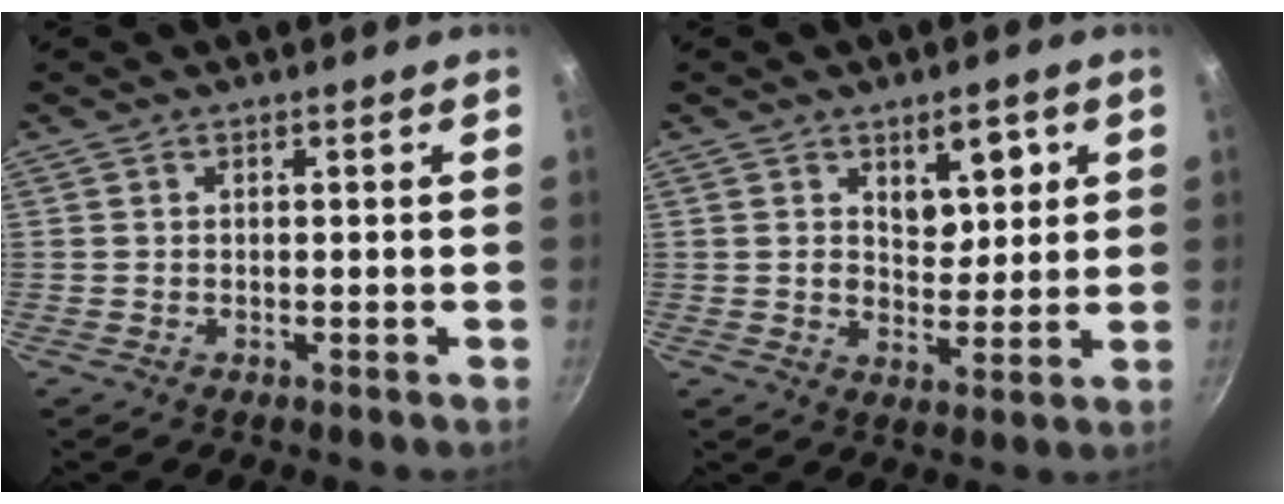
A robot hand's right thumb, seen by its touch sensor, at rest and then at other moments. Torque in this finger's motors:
{"motor_torque": [0.91, 0.74, 0.38, 0.55, 0.21]}